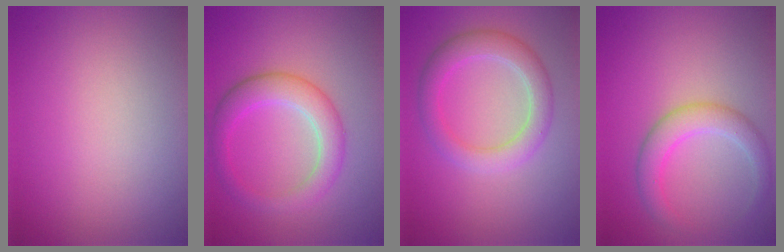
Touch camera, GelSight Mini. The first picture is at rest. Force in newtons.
{"total": 4.0, "press": 4.0, "slide": 0.1}
{"total": 3.8, "press": 3.8, "slide": 0.0}
{"total": 3.3, "press": 3.3, "slide": 0.2}